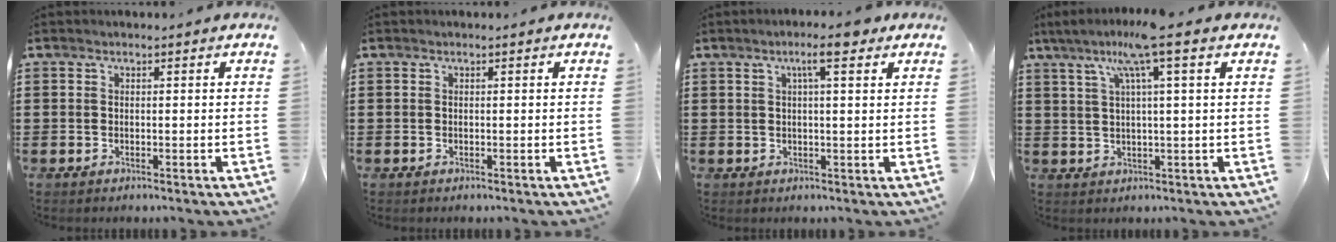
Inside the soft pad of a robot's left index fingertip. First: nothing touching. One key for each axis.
{"total": 0.0}
{"total": 4.9, "fx": 2.6, "fy": 0.8, "fz": 4.1, "tx": -0.073, "ty": 0.000, "tz": 0.040}
{"total": 7.7, "fx": 3.6, "fy": -0.3, "fz": 6.8, "tx": -0.141, "ty": 0.005, "tz": 0.060}